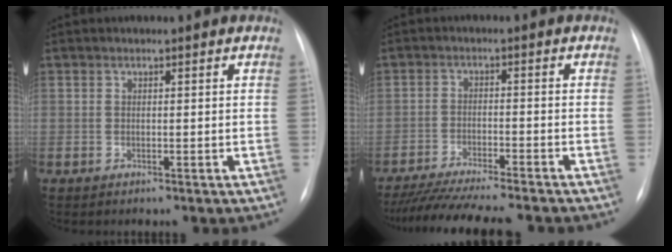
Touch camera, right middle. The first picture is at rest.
{"total": 14.3, "force": [-12.7, 0.8, 6.7], "torque": [-0.104, -0.022, -0.189]}